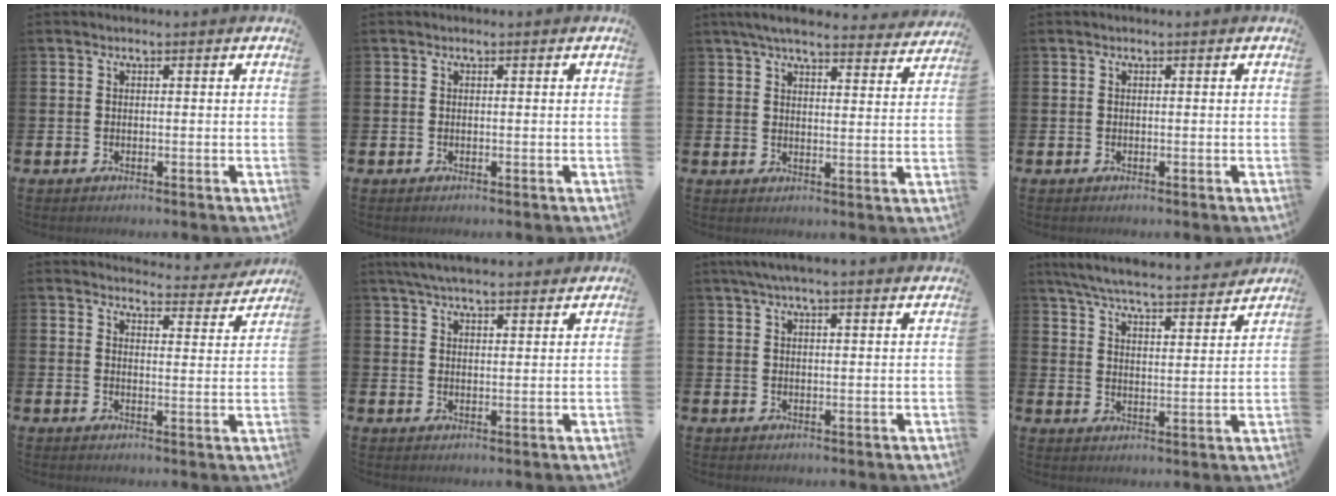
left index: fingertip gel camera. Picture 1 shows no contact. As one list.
[{"total": 0.0}, {"total": 5.6, "force": [5.2, 0.9, 1.8], "torque": [-0.042, -0.029, 0.090]}, {"total": 0.0}, {"total": 3.7, "force": [3.7, 0.6, 0.3], "torque": [0.004, -0.036, 0.058]}, {"total": 5.2, "force": [5.0, 0.7, 1.5], "torque": [-0.038, -0.015, 0.091]}, {"total": 3.7, "force": [3.2, 0.1, 1.8], "torque": [-0.039, -0.004, 0.058]}, {"total": 6.8, "force": [6.5, 0.5, 2.1], "torque": [-0.057, -0.046, 0.110]}]